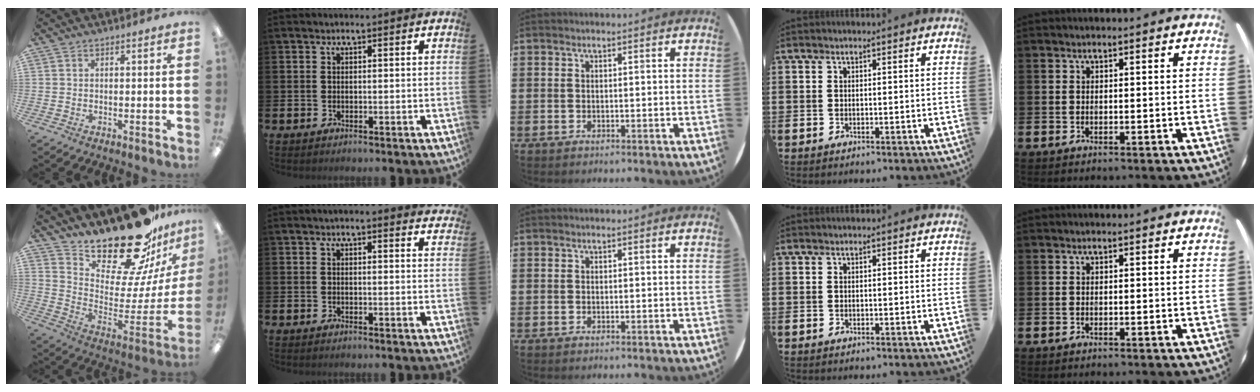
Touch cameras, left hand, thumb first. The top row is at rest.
{"thumb": {"total": 23.2, "force": [19.6, 7.0, 10.3], "torque": [-0.147, -0.157, 0.333]}, "index": {"total": 1.7, "force": [1.7, 0.0, 0.1], "torque": [-0.003, -0.007, 0.030]}}